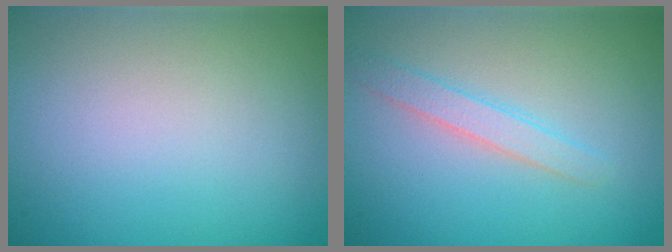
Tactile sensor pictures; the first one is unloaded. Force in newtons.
{"total": 1.8, "press": 1.8, "slide": 0.1}